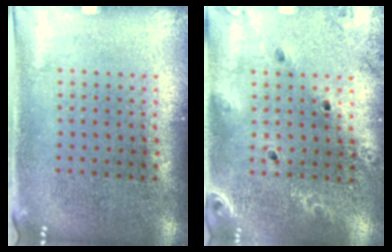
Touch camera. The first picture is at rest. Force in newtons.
{"total": 1.7, "press": 1.7, "slide": 0.4}